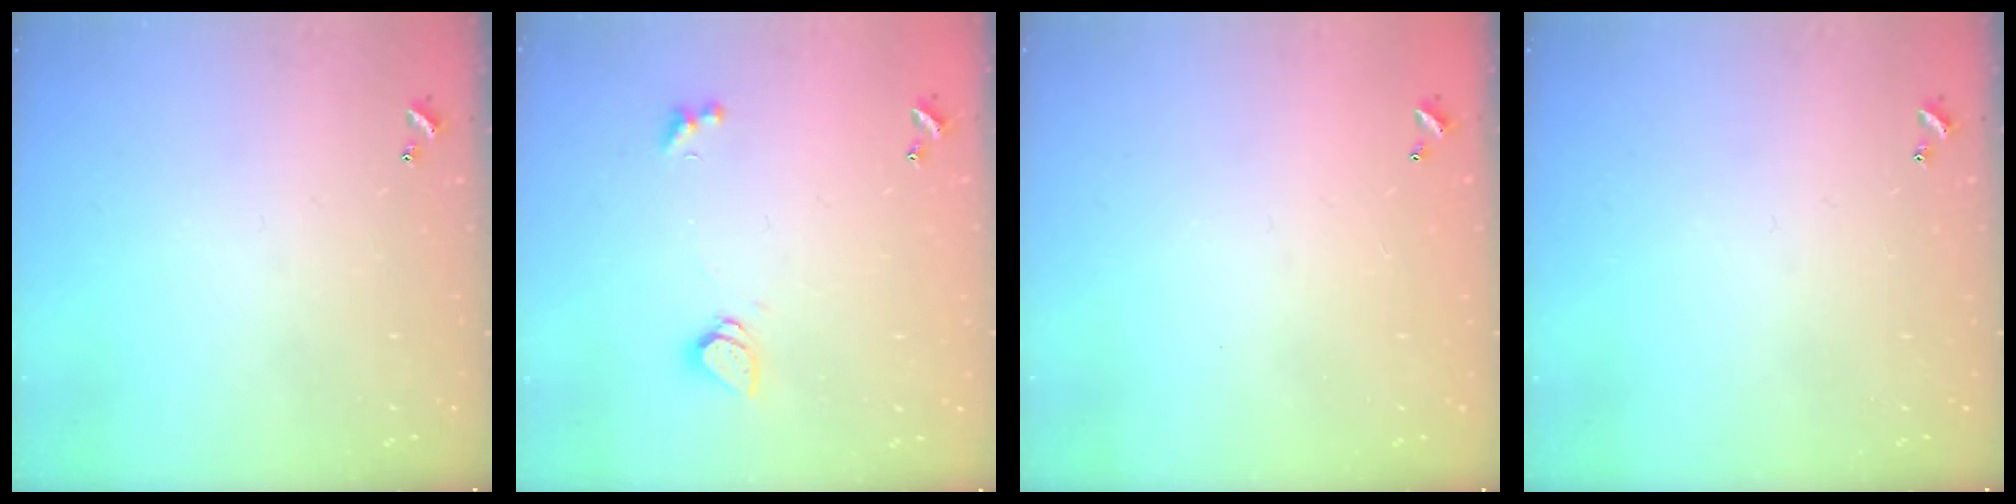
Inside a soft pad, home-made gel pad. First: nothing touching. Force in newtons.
{"total": 1.5, "press": 1.4, "slide": 0.5}
{"total": 2.8, "press": 2.8, "slide": 0.1}
{"total": 0.0}